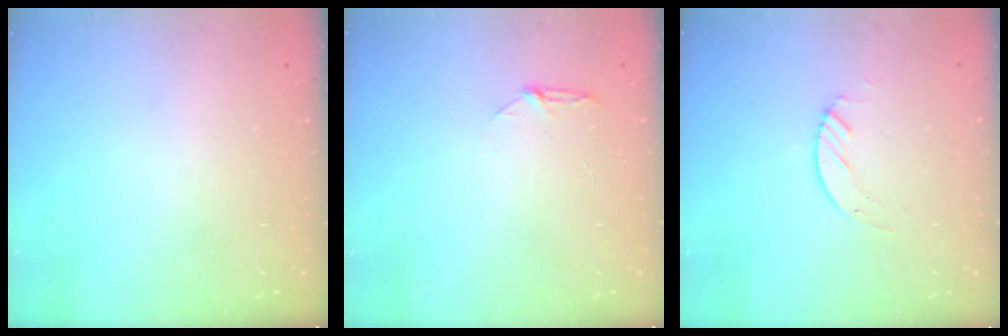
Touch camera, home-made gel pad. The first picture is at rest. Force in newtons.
{"total": 3.9, "press": 3.9, "slide": 0.5}
{"total": 2.7, "press": 2.7, "slide": 0.2}